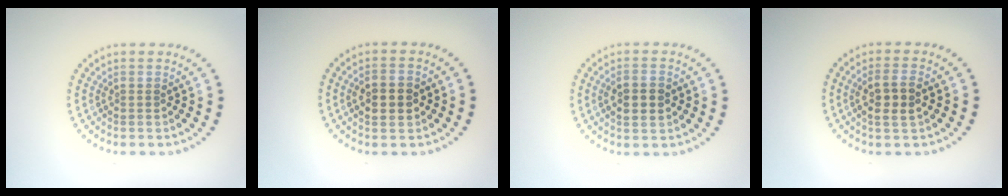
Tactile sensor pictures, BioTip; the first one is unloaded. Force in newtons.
{"total": 3.6, "press": 3.6, "slide": 0.2}
{"total": 2.8, "press": 2.8, "slide": 0.2}
{"total": 2.9, "press": 2.7, "slide": 0.9}